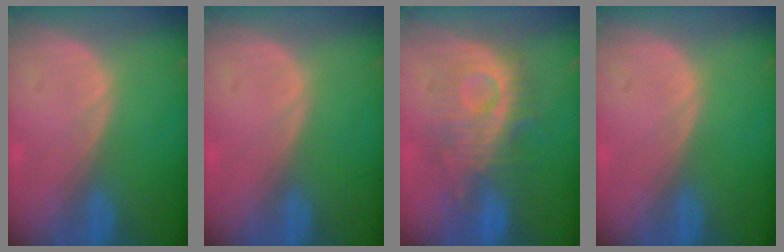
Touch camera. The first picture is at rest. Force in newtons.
{"total": 0.0}
{"total": 9.1, "press": 9.1, "slide": 0.3}
{"total": 0.0}